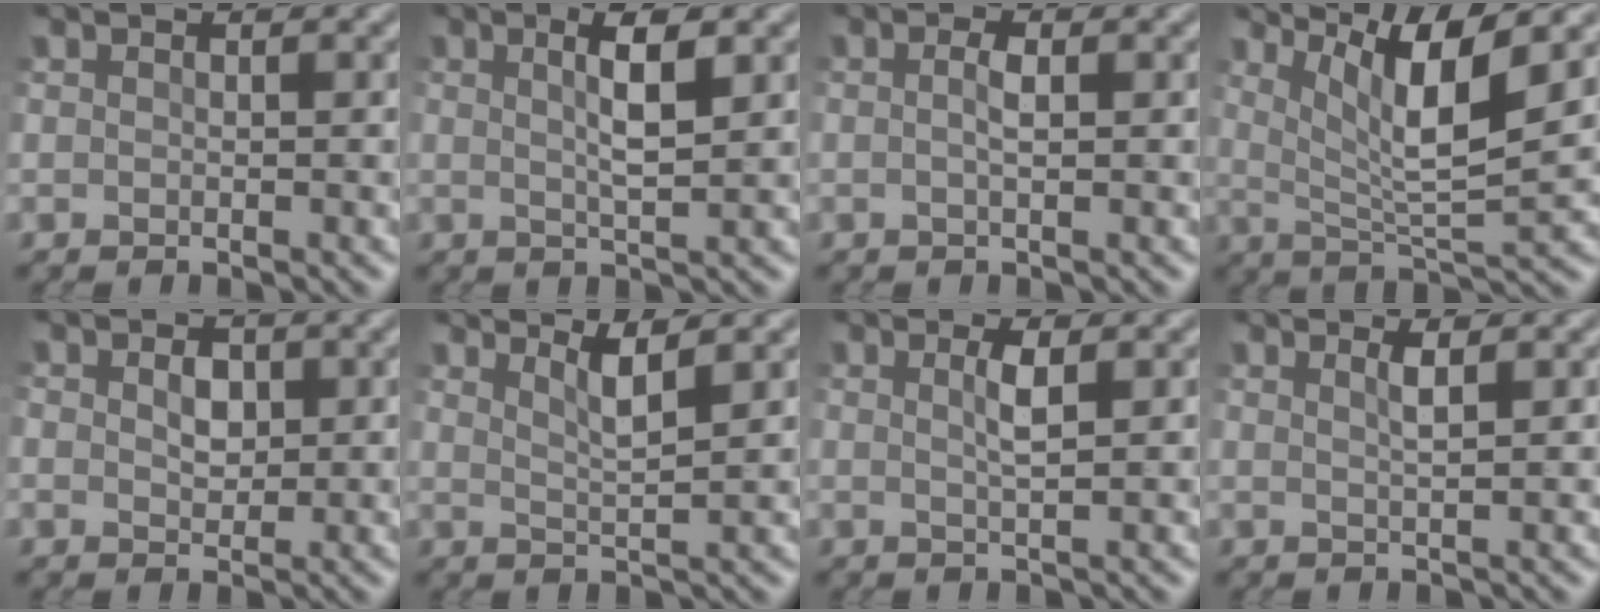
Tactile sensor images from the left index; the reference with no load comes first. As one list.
[{"total": 3.2, "force": [0.7, 0.7, 3.1], "torque": [-0.050, 0.001, 0.012]}, {"total": 1.2, "force": [-0.2, 0.3, 1.1], "torque": [-0.020, -0.002, -0.004]}, {"total": 7.4, "force": [3.6, 1.6, 6.3], "torque": [-0.104, -0.003, 0.068]}, {"total": 1.7, "force": [0.0, 1.4, 1.1], "torque": [-0.024, -0.003, 0.000]}, {"total": 2.3, "force": [1.5, 0.4, 1.7], "torque": [-0.018, -0.003, 0.025]}, {"total": 1.6, "force": [0.2, 0.3, 1.5], "torque": [-0.029, -0.001, 0.002]}, {"total": 1.3, "force": [0.4, 0.4, 1.2], "torque": [-0.014, 0.002, 0.004]}]